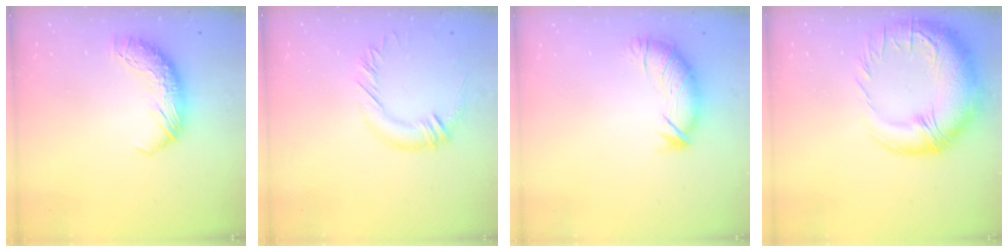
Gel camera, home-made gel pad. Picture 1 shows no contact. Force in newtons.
{"total": 0.9, "press": 0.8, "slide": 0.4}
{"total": 2.9, "press": 2.0, "slide": 2.0}
{"total": 11.3, "press": 9.8, "slide": 5.7}